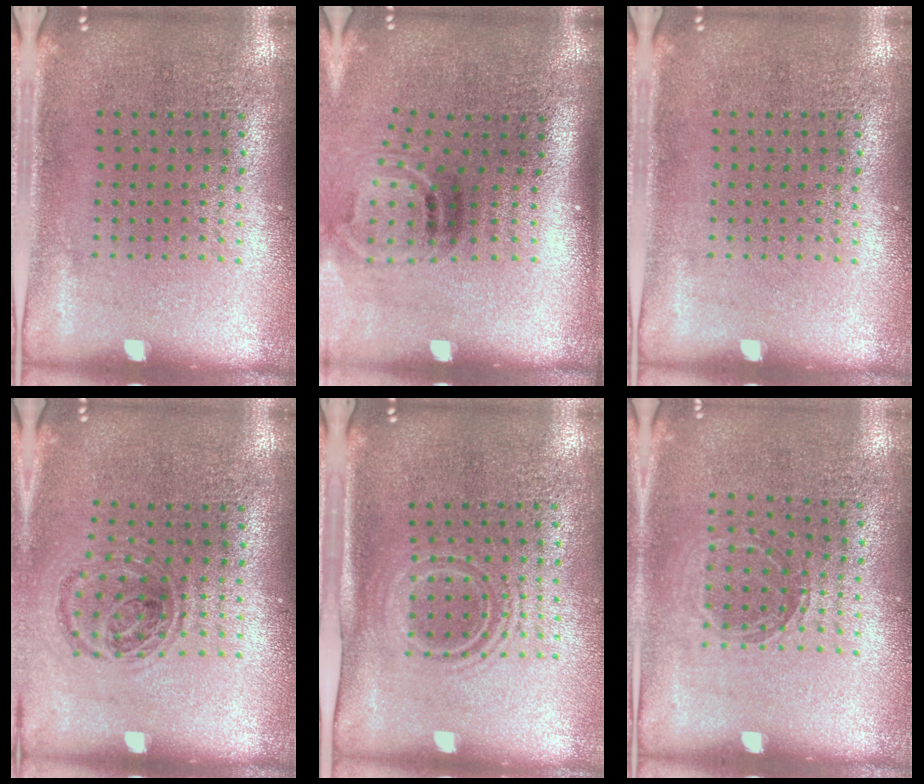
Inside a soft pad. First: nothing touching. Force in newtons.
{"total": 2.0, "press": 1.3, "slide": 1.6}
{"total": 0.0}
{"total": 0.9, "press": 0.9, "slide": 0.2}
{"total": 1.5, "press": 1.2, "slide": 1.0}
{"total": 1.0, "press": 1.0, "slide": 0.1}